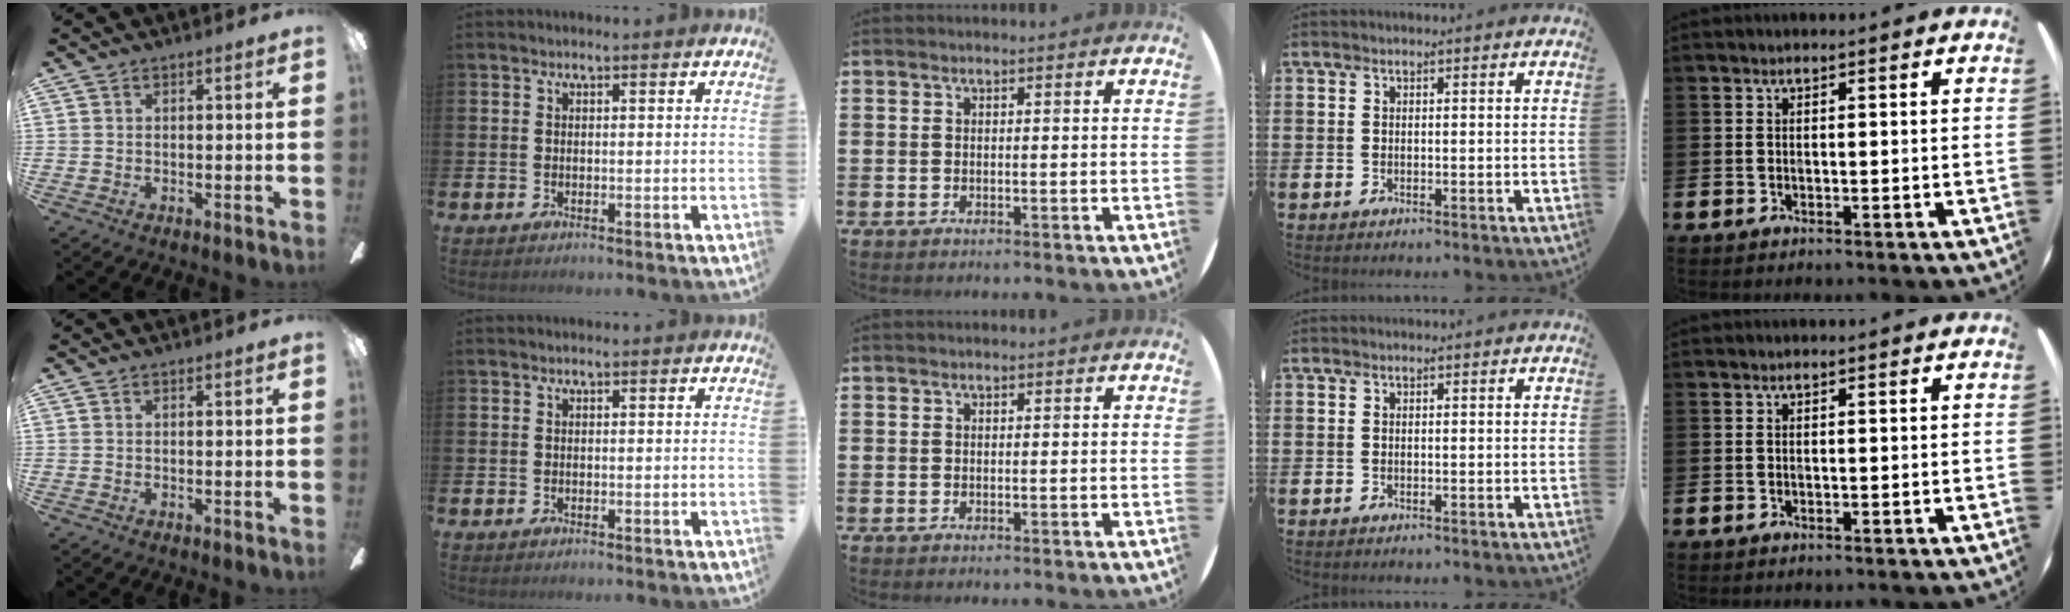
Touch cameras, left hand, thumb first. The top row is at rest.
{}